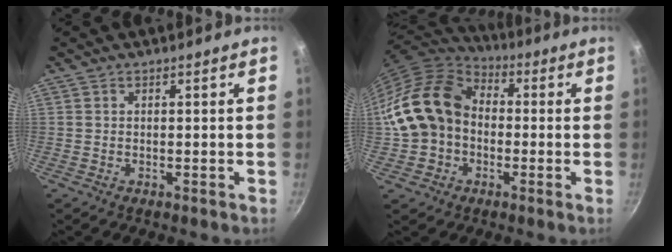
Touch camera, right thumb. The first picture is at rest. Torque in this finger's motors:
{"motor_torque": [2.00, 3.01, 1.19, -0.76, 0.23]}